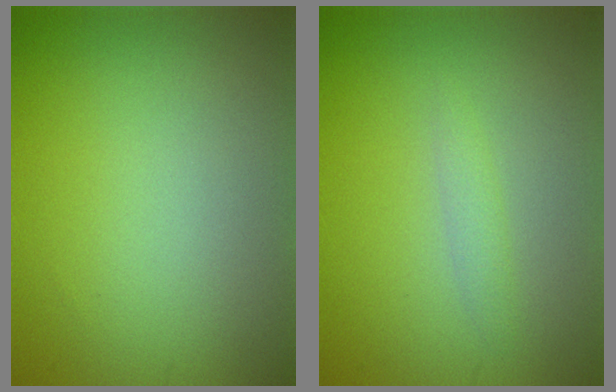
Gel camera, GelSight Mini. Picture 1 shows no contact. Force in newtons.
{"total": 1.1, "press": 1.1, "slide": 0.1}